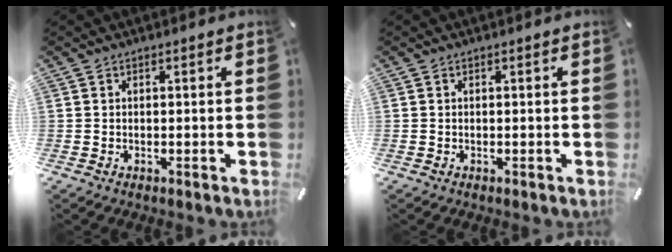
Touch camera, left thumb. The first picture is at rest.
{"total": 0.0}